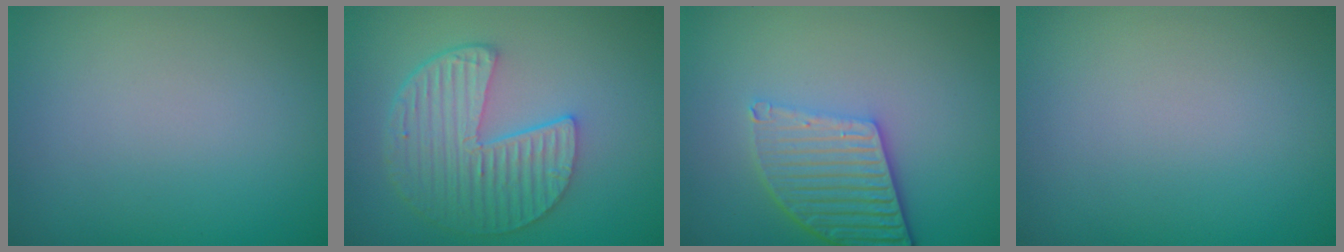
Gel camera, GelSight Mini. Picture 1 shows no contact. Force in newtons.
{"total": 5.9, "press": 4.3, "slide": 3.9}
{"total": 5.1, "press": 3.8, "slide": 3.3}
{"total": 0.0}